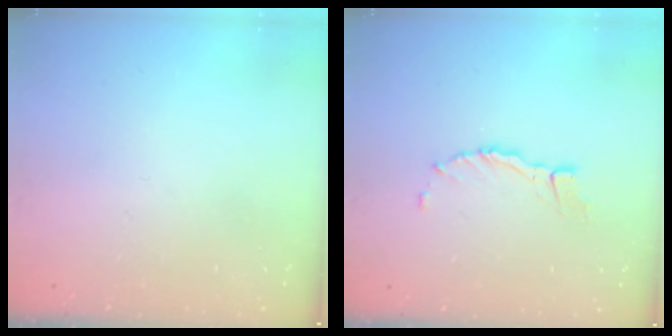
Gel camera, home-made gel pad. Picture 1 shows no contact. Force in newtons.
{"total": 4.8, "press": 4.7, "slide": 0.2}